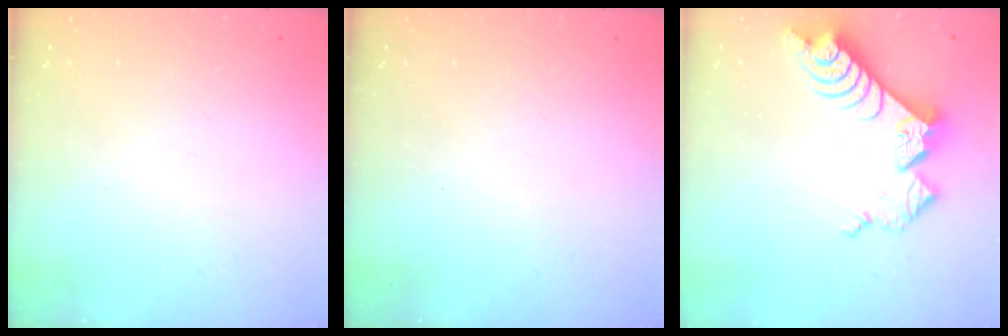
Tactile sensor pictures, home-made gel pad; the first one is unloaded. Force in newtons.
{"total": 0.0}
{"total": 11.2, "press": 11.1, "slide": 1.4}